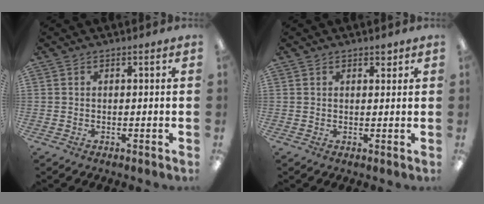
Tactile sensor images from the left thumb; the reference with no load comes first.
{"total": 1.9, "force": [1.3, 1.0, 0.9], "torque": [-0.002, -0.003, 0.019]}